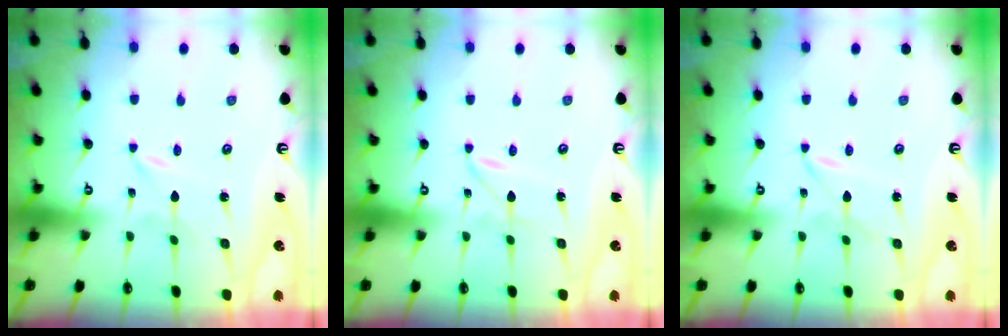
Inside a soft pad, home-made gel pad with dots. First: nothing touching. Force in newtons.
{"total": 1.6, "press": 1.6, "slide": 0.2}
{"total": 2.7, "press": 2.7, "slide": 0.3}